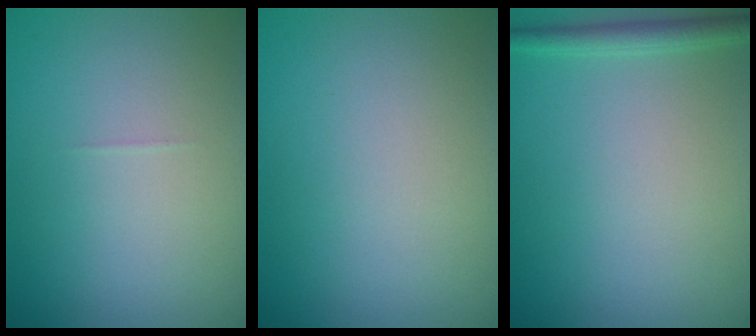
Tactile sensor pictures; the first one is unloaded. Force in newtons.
{"total": 0.0}
{"total": 1.7, "press": 1.7, "slide": 0.1}